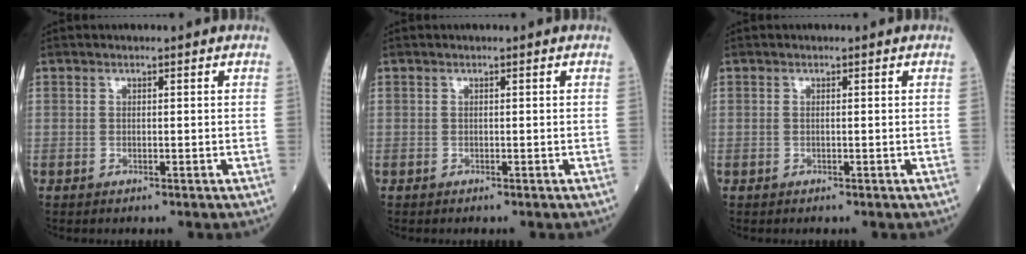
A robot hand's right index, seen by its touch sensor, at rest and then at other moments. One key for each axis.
{"total": 0.0}
{"total": 0.0}